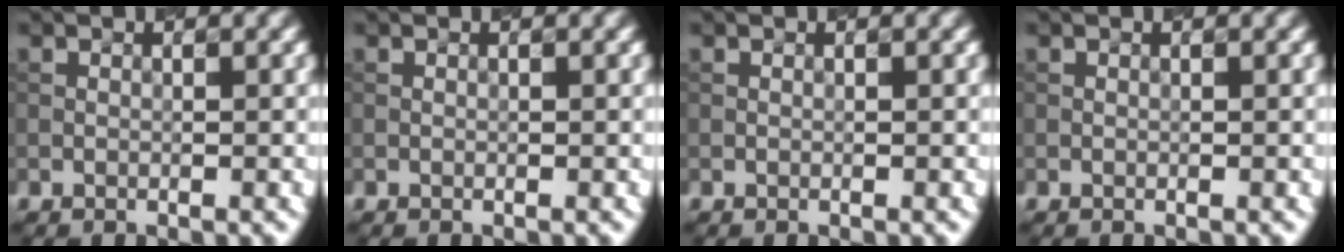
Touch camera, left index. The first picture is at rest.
{"total": 0.0}
{"total": 0.0}
{"total": 0.0}